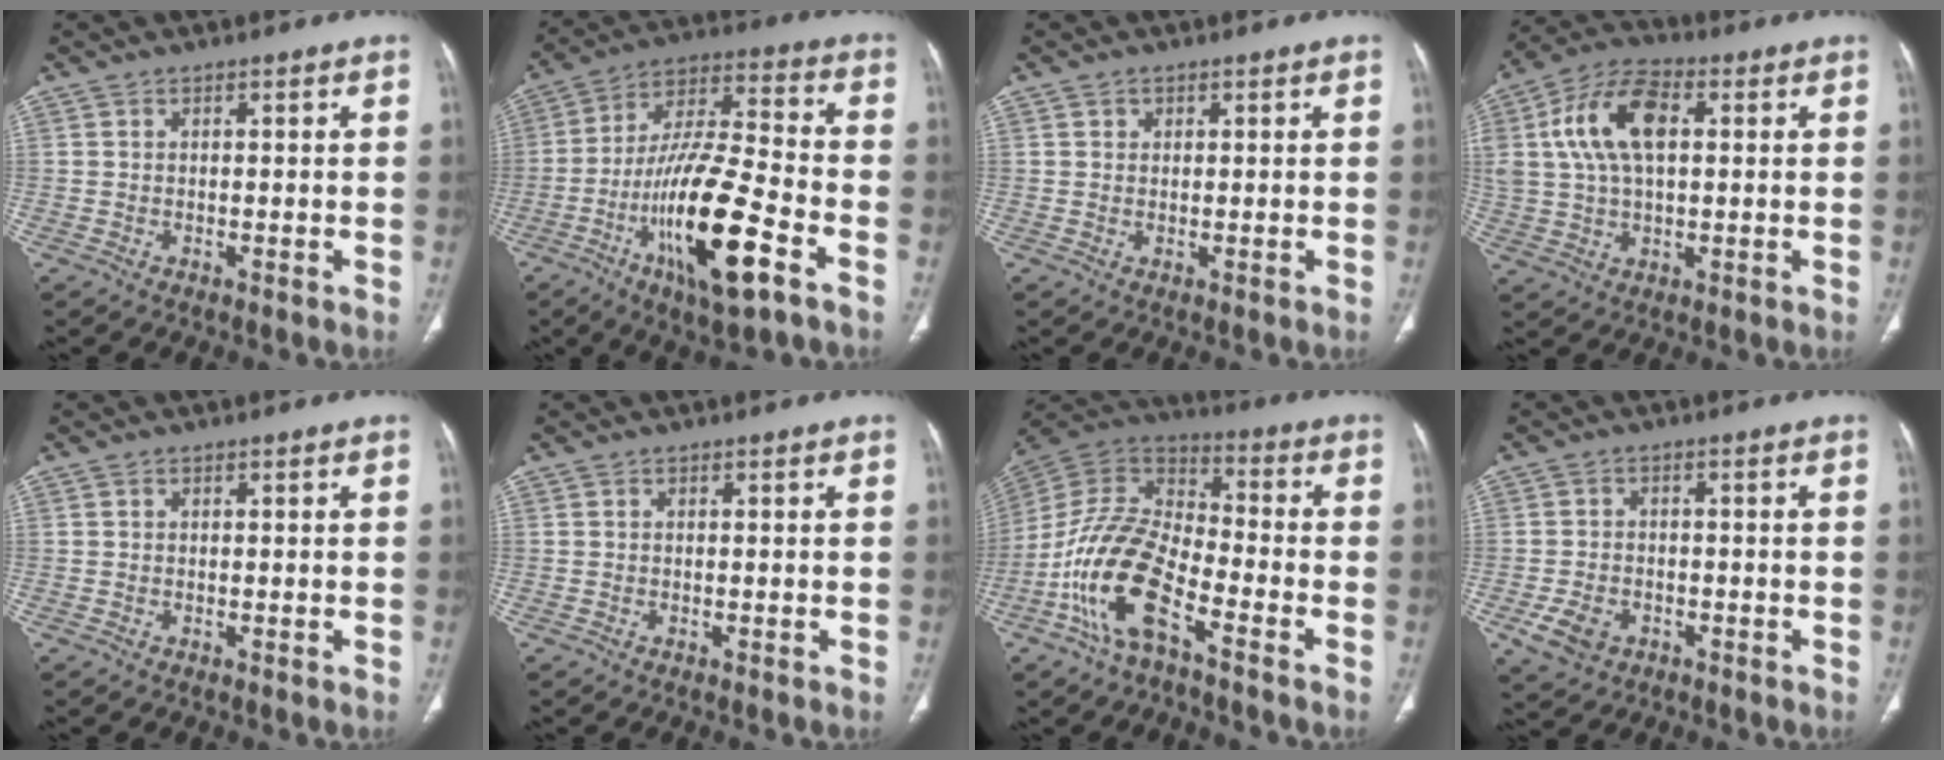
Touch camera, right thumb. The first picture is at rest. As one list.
[{"total": 20.8, "force": [-8.8, 5.5, 18.1], "torque": [-0.344, 0.038, -0.148]}, {"total": 1.1, "force": [0.5, 0.9, 0.2], "torque": [0.006, -0.001, 0.007]}, {"total": 13.8, "force": [3.0, 7.7, 11.0], "torque": [-0.217, 0.019, 0.054]}, {"total": 0.0}, {"total": 0.0}, {"total": 16.2, "force": [-7.7, 6.9, 12.5], "torque": [-0.246, 0.056, -0.156]}, {"total": 5.5, "force": [-2.3, 4.0, 2.9], "torque": [-0.055, 0.009, -0.034]}]